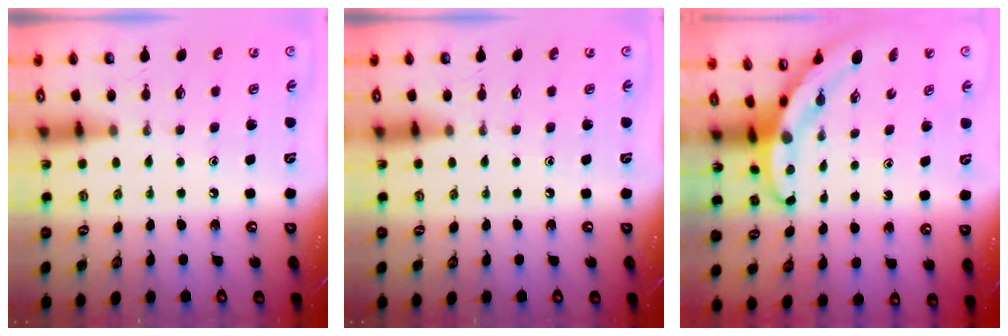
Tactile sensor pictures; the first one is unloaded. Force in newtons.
{"total": 0.0}
{"total": 5.4, "press": 5.4, "slide": 0.3}